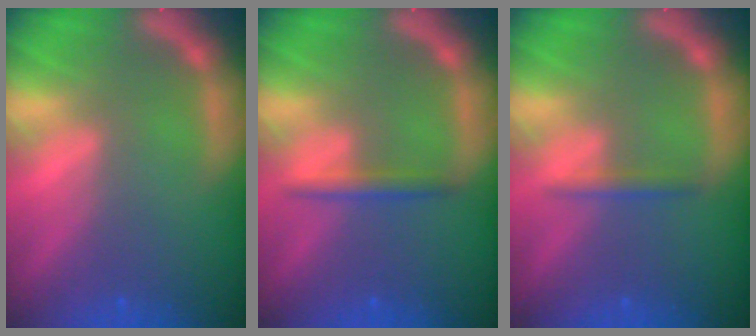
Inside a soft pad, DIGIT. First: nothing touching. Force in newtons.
{"total": 1.9}
{"total": 1.4}